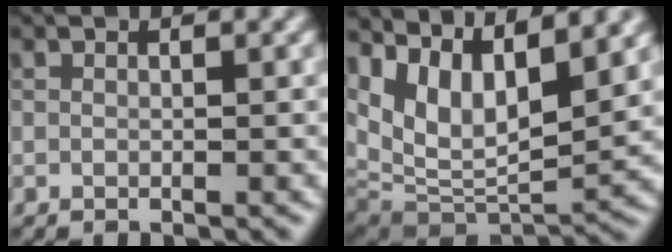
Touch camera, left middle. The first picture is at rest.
{"total": 12.3, "force": [5.3, 5.8, 9.5], "torque": [-0.172, 0.003, 0.101]}